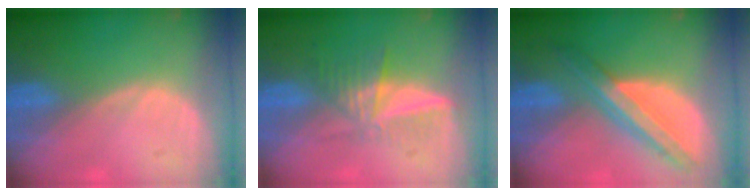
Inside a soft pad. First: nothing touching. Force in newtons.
{"total": 6.0, "press": 5.3, "slide": 2.7}
{"total": 8.2, "press": 6.9, "slide": 4.5}